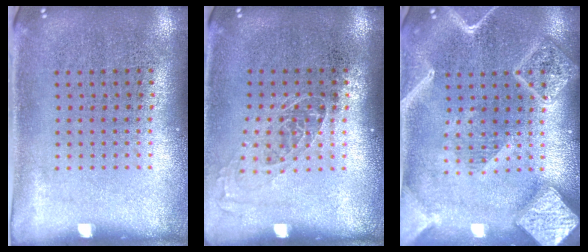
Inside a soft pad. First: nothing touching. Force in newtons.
{"total": 1.0, "press": 0.9, "slide": 0.4}
{"total": 4.2, "press": 4.1, "slide": 0.7}